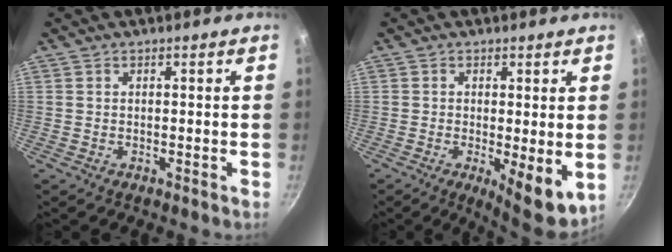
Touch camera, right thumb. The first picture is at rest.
{"total": 7.6, "force": [-0.6, 2.5, 7.1], "torque": [-0.092, -0.017, -0.003]}